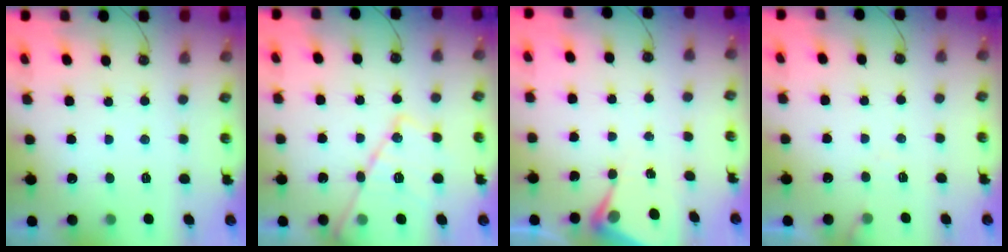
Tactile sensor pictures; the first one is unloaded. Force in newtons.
{"total": 15.7, "press": 15.7, "slide": 1.3}
{"total": 6.1, "press": 6.1, "slide": 0.3}
{"total": 4.1, "press": 4.1, "slide": 0.6}